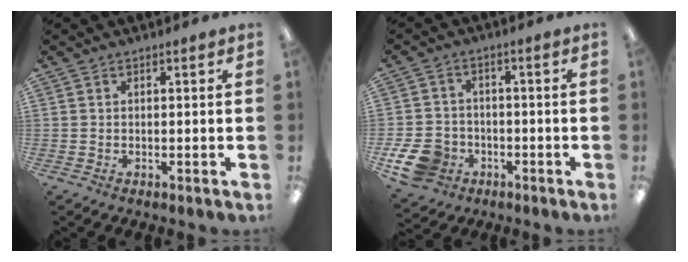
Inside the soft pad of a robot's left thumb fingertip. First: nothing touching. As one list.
[{"total": 10.2, "force": [-4.7, 7.7, 4.8], "torque": [-0.104, 0.030, -0.084]}]